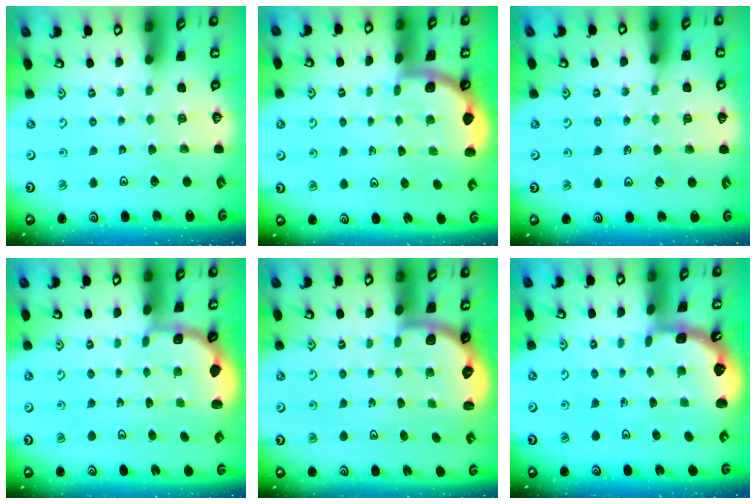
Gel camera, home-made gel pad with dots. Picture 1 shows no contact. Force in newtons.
{"total": 1.9, "press": 1.9, "slide": 0.0}
{"total": 4.5, "press": 4.0, "slide": 2.0}
{"total": 1.9, "press": 1.8, "slide": 0.7}
{"total": 2.5, "press": 2.1, "slide": 1.3}
{"total": 1.3, "press": 1.2, "slide": 0.1}